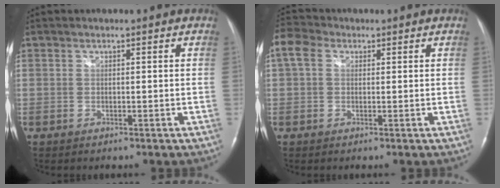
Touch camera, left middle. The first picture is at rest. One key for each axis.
{"total": 5.2, "fx": 1.8, "fy": 3.8, "fz": 3.1, "tx": -0.081, "ty": 0.034, "tz": 0.034}